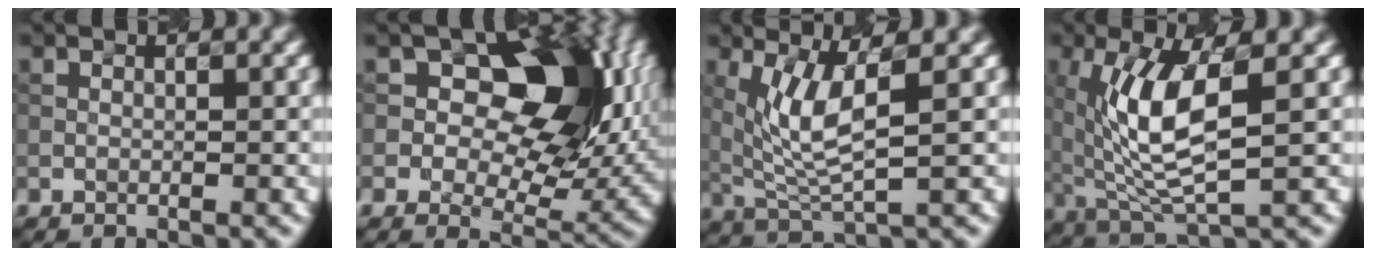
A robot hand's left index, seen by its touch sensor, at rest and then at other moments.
{"total": 11.1, "force": [2.4, 7.2, 8.2], "torque": [-0.095, 0.006, 0.039]}
{"total": 4.8, "force": [1.2, 1.2, 4.5], "torque": [-0.108, -0.009, 0.043]}
{"total": 7.4, "force": [1.1, 2.3, 7.0], "torque": [-0.151, -0.003, 0.036]}